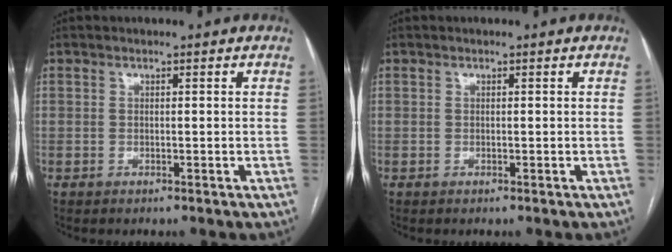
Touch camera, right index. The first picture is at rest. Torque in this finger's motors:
{"motor_torque": [0.01, 0.01, 0.00, 0.00]}